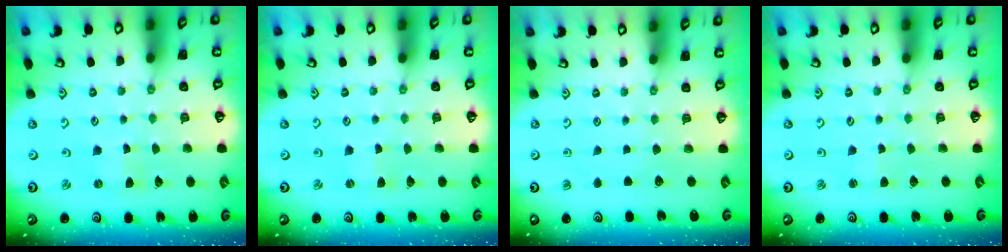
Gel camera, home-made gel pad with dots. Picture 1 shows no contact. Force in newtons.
{"total": 0.9, "press": 0.9, "slide": 0.2}
{"total": 0.0}
{"total": 1.5, "press": 1.5, "slide": 0.1}